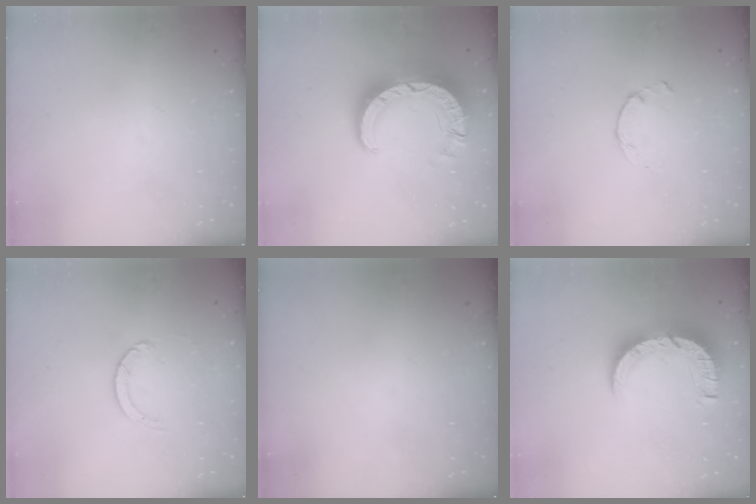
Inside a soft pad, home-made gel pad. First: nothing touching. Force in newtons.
{"total": 11.5, "press": 11.5, "slide": 1.1}
{"total": 0.8, "press": 0.7, "slide": 0.2}
{"total": 1.3, "press": 1.2, "slide": 0.2}
{"total": 0.0}
{"total": 8.9, "press": 8.9, "slide": 0.9}